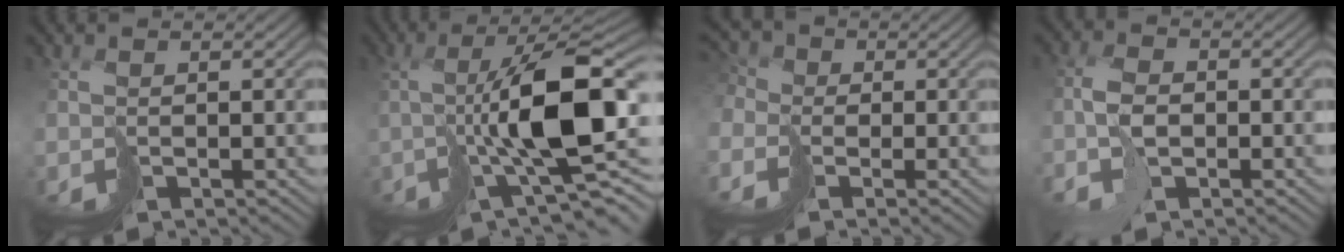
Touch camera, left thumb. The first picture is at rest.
{"total": 12.3, "force": [0.3, 3.8, 11.7], "torque": [-0.190, 0.000, 0.012]}
{"total": 5.9, "force": [-1.4, 4.8, 3.1], "torque": [-0.098, 0.005, -0.030]}
{"total": 3.8, "force": [-1.4, 2.1, 2.9], "torque": [-0.063, 0.006, -0.037]}